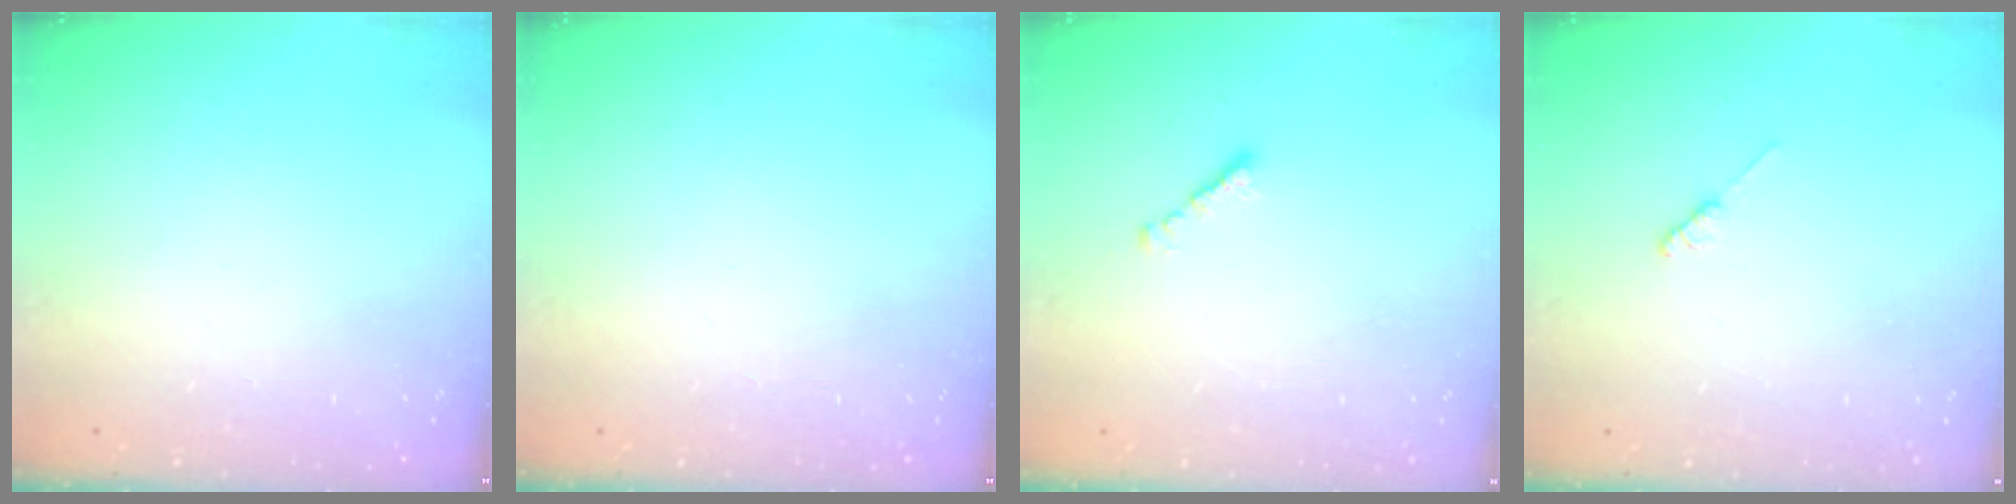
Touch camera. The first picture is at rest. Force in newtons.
{"total": 0.0}
{"total": 1.8, "press": 1.7, "slide": 0.6}
{"total": 2.0, "press": 1.9, "slide": 0.3}